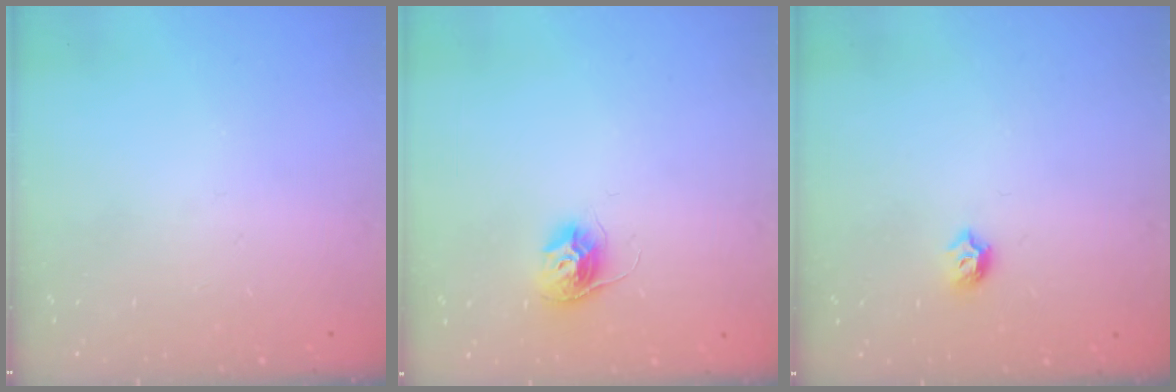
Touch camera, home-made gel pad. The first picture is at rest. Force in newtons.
{"total": 10.0, "press": 10.0, "slide": 0.6}
{"total": 5.3, "press": 5.3, "slide": 0.9}